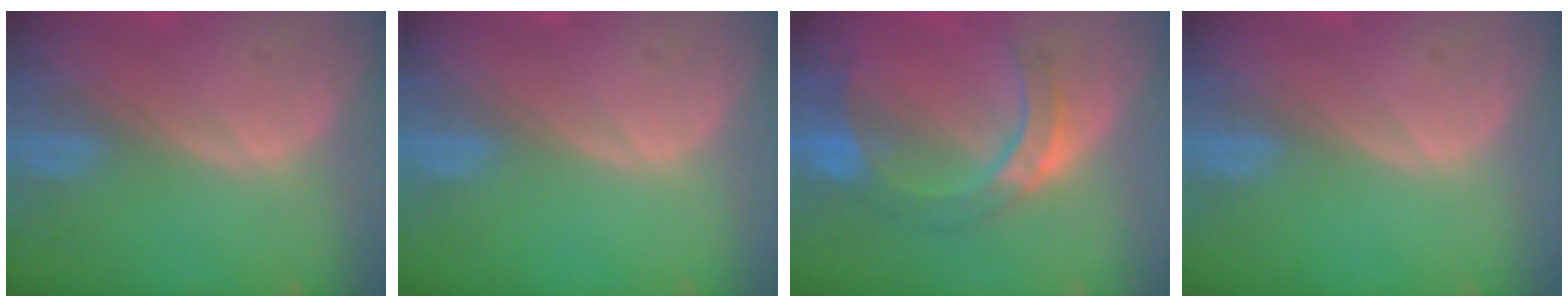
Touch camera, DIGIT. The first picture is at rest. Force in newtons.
{"total": 0.0}
{"total": 7.4, "press": 7.3, "slide": 1.0}
{"total": 0.0}